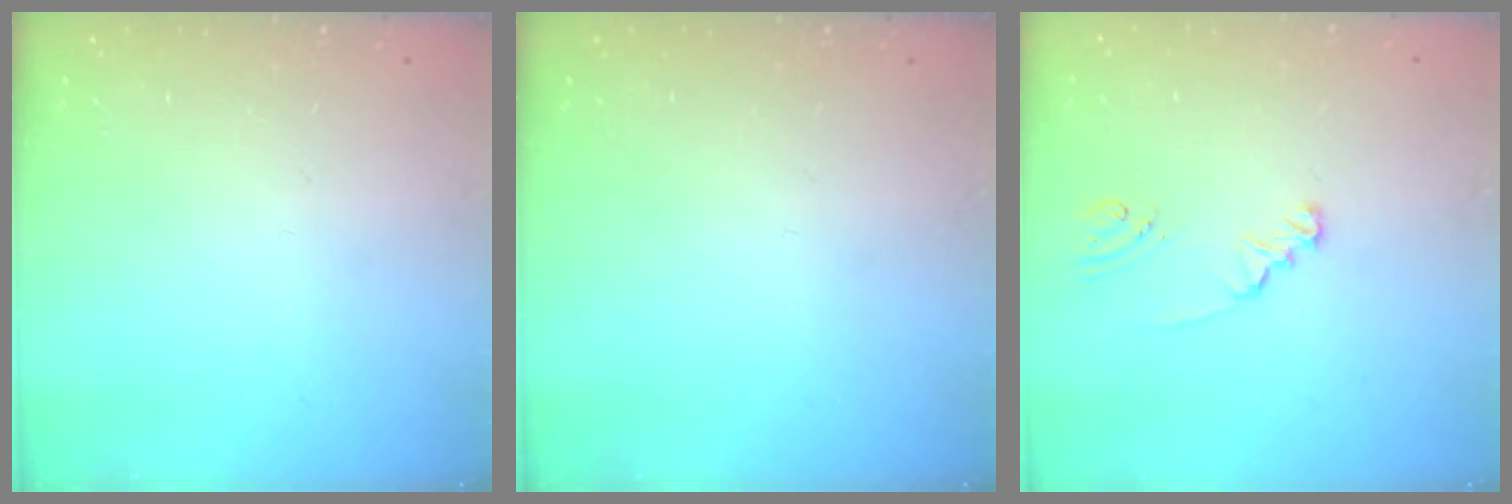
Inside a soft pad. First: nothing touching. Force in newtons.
{"total": 0.0}
{"total": 1.9, "press": 1.9, "slide": 0.3}